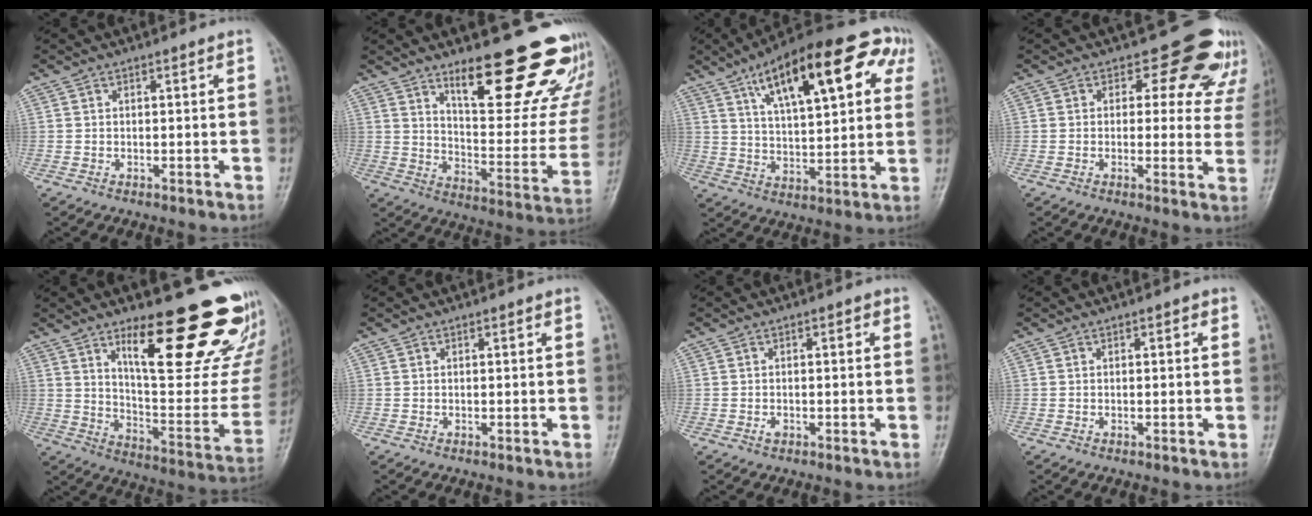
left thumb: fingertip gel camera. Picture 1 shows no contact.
{"total": 24.7, "force": [17.0, 7.4, 16.3], "torque": [-0.168, -0.115, 0.235]}
{"total": 22.7, "force": [10.1, 8.8, 18.3], "torque": [-0.245, 0.005, 0.152]}
{"total": 10.3, "force": [7.6, 6.3, 3.0], "torque": [0.024, -0.033, 0.060]}
{"total": 27.9, "force": [17.2, 8.1, 20.5], "torque": [-0.216, -0.099, 0.254]}
{"total": 0.0}
{"total": 1.3, "force": [-0.4, 0.9, 0.9], "torque": [-0.008, 0.002, -0.009]}
{"total": 0.5, "force": [0.1, 0.3, 0.4], "torque": [0.000, 0.002, -0.001]}